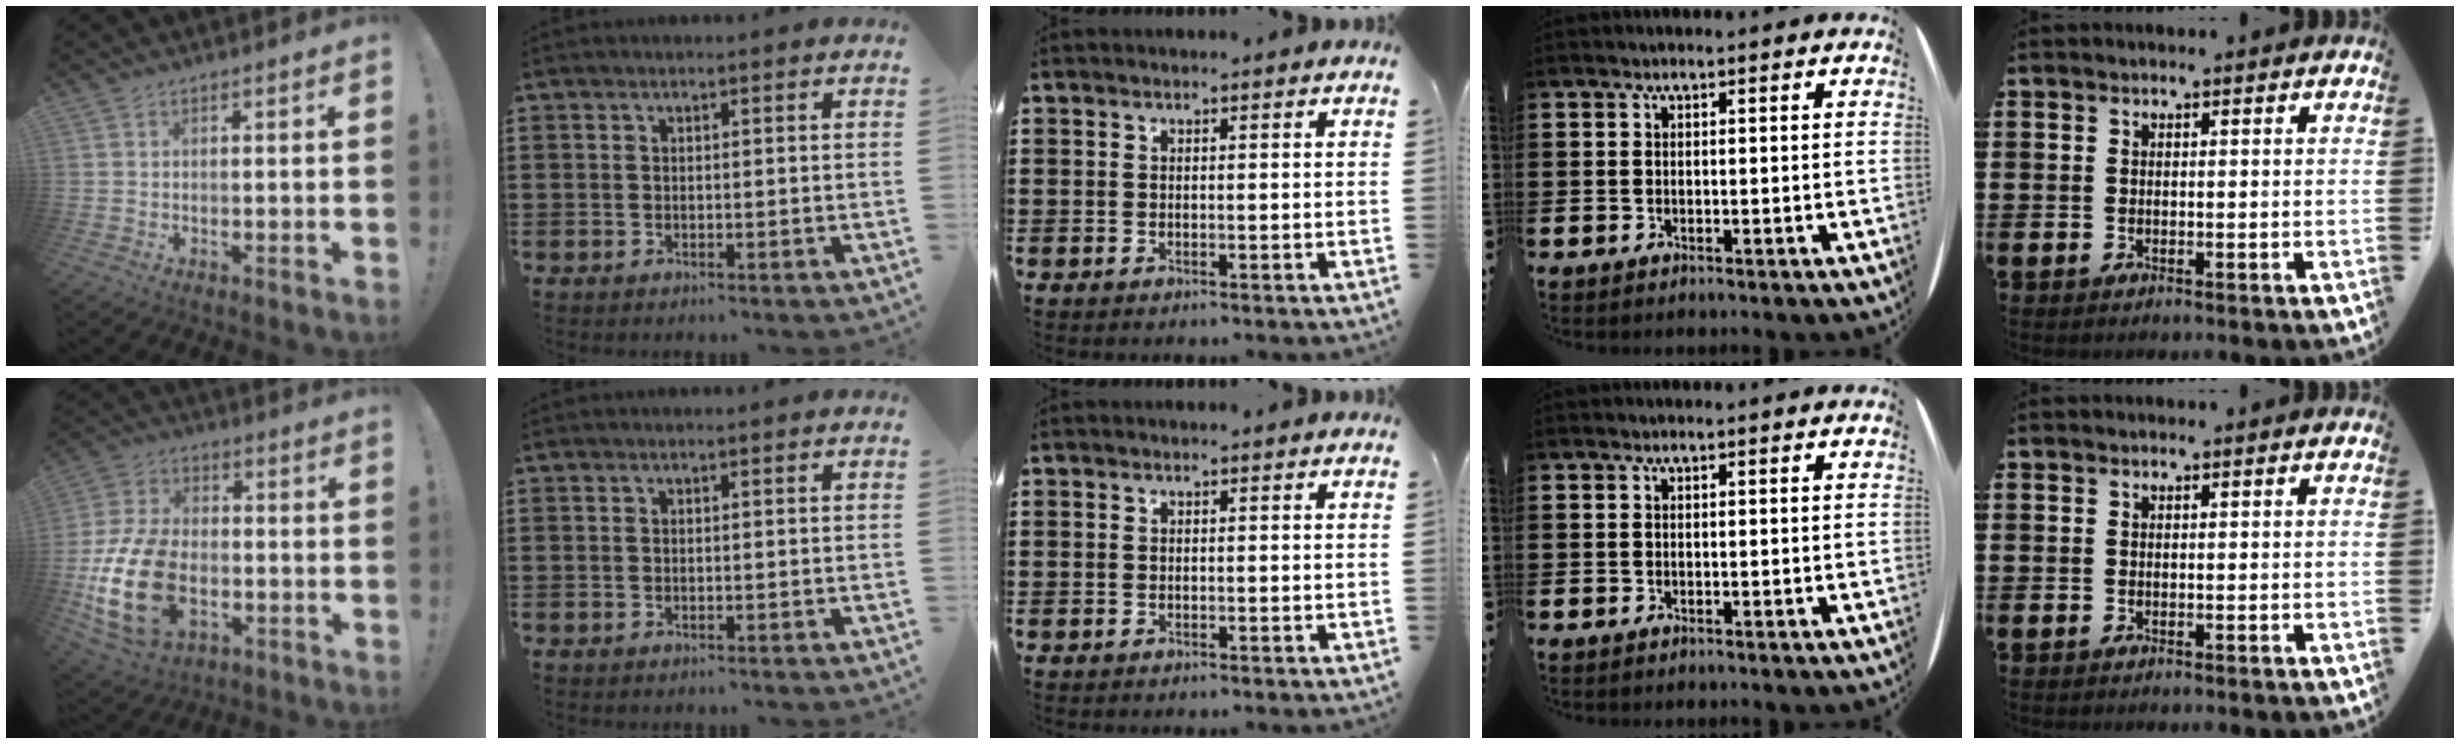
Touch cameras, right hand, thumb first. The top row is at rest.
{"thumb": {"total": 20.4, "force": [-5.6, 13.2, 14.5], "torque": [-0.280, 0.036, -0.082]}}